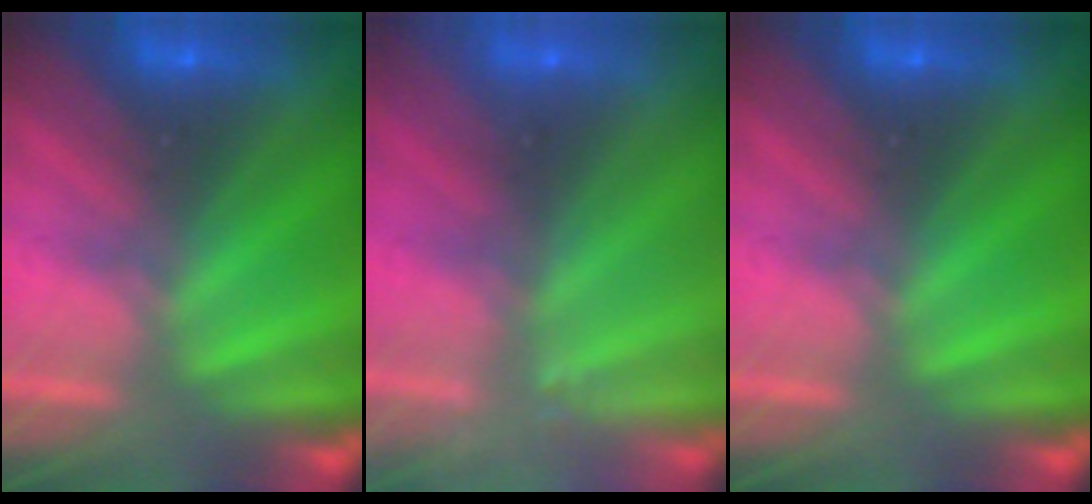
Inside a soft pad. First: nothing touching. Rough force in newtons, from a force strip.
{"total": 2.4}
{"total": 0.0}